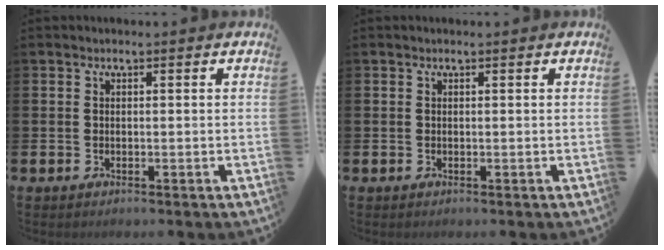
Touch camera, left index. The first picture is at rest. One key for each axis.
{"total": 0.0}